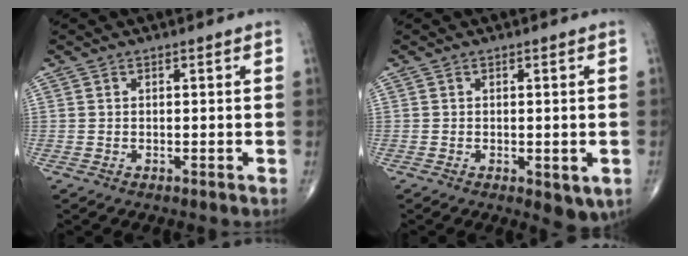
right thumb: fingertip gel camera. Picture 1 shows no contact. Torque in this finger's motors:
{"motor_torque": [-0.47, -0.07, 0.28, 0.11, 0.10]}